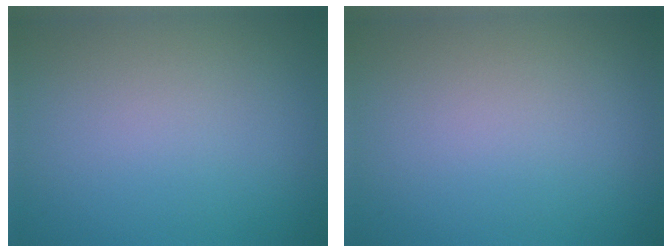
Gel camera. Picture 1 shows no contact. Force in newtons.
{"total": 0.0}